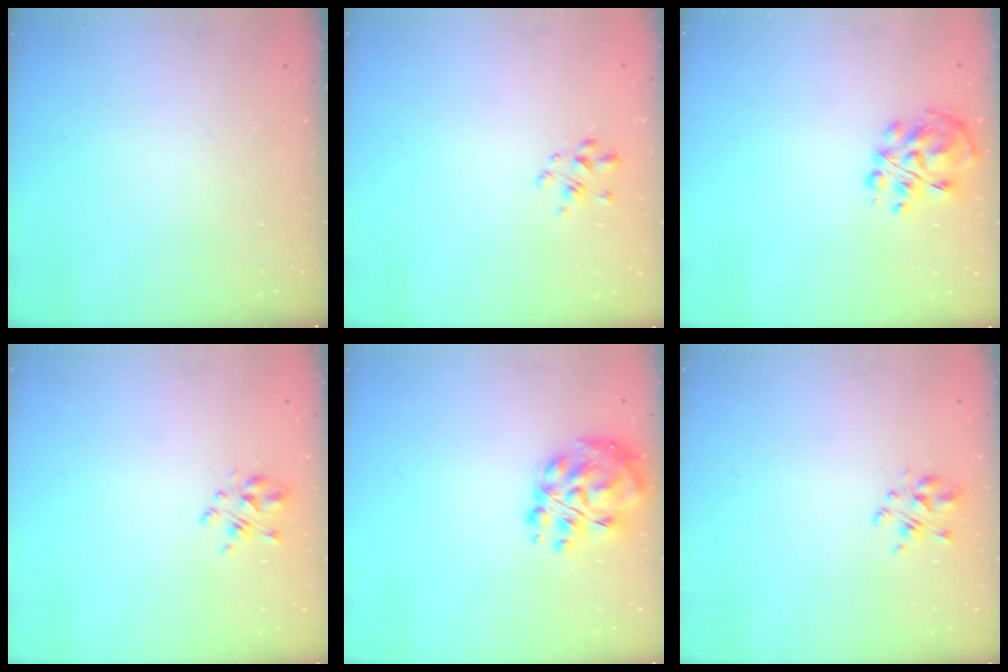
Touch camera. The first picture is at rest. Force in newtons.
{"total": 2.7, "press": 2.4, "slide": 1.1}
{"total": 8.8, "press": 8.6, "slide": 1.8}
{"total": 2.5, "press": 2.4, "slide": 0.8}
{"total": 12.6, "press": 12.1, "slide": 3.3}
{"total": 2.5, "press": 2.4, "slide": 0.8}